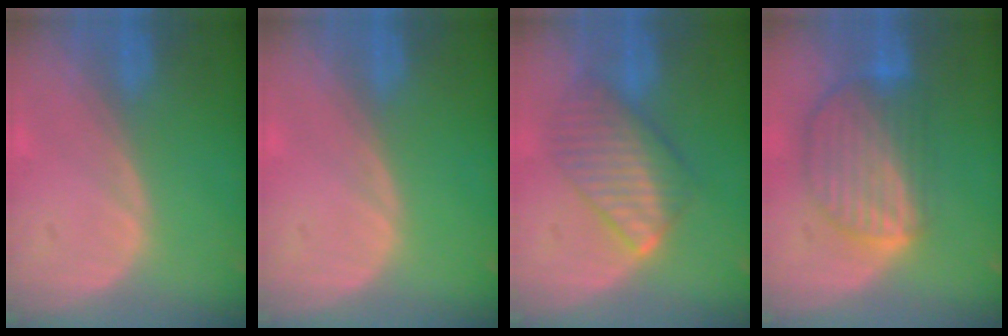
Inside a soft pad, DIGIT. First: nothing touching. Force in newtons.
{"total": 0.0}
{"total": 7.1, "press": 7.1, "slide": 0.3}
{"total": 9.2, "press": 7.9, "slide": 4.7}